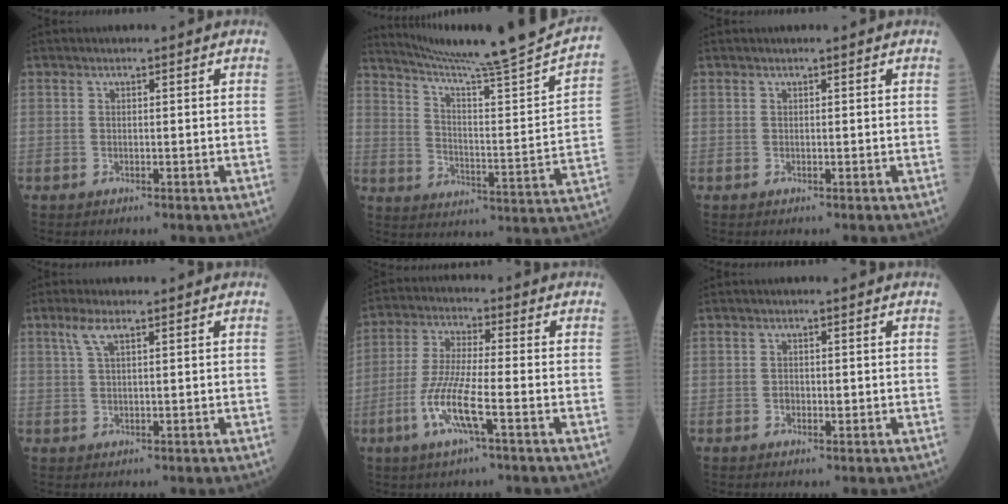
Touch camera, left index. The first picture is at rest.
{"total": 22.9, "force": [20.8, -2.9, 9.1], "torque": [-0.149, -0.085, 0.282]}
{"total": 0.0}
{"total": 2.6, "force": [1.5, 0.3, 2.1], "torque": [-0.054, 0.010, 0.036]}
{"total": 8.6, "force": [-3.5, 0.6, 7.8], "torque": [-0.168, -0.007, -0.072]}
{"total": 1.0, "force": [-0.2, 0.6, 0.7], "torque": [-0.013, 0.002, -0.003]}